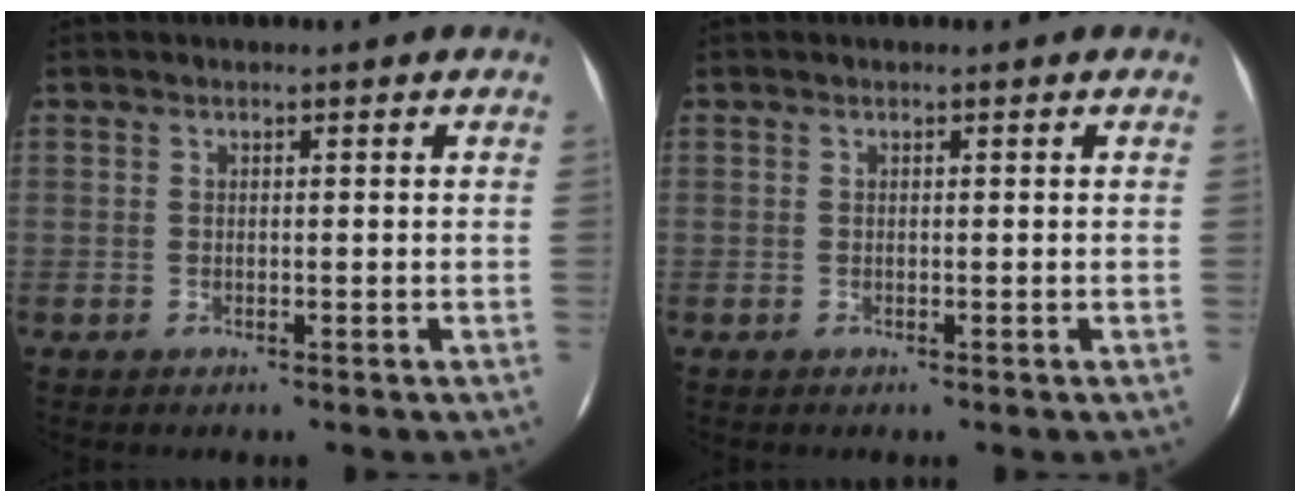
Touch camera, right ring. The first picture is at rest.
{"total": 0.0}